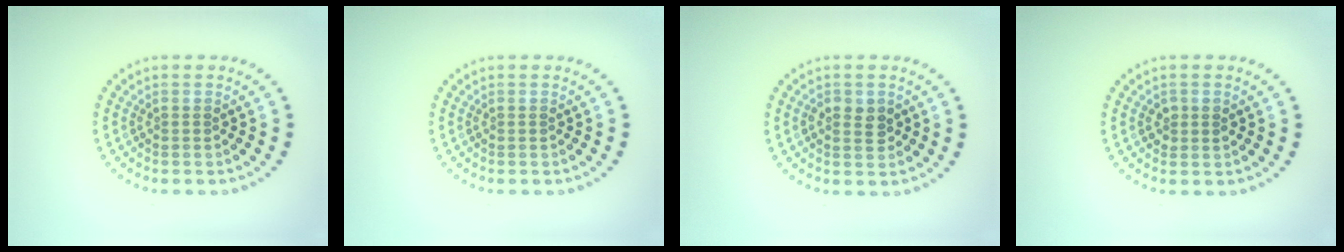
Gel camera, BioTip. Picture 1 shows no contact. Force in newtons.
{"total": 0.0}
{"total": 2.1, "press": 2.1, "slide": 0.1}
{"total": 1.3, "press": 1.3, "slide": 0.1}